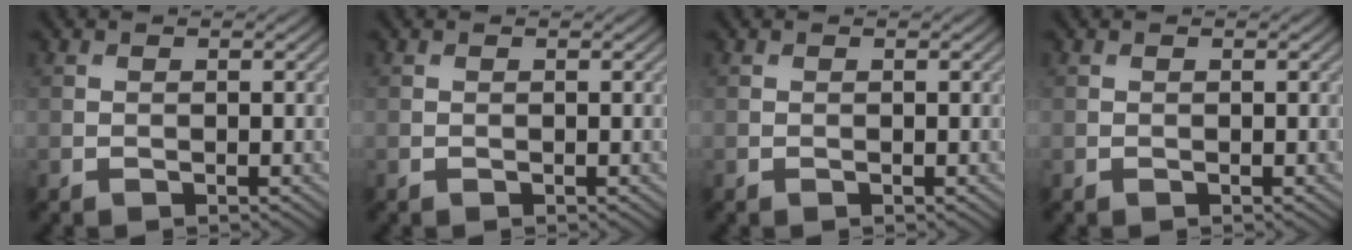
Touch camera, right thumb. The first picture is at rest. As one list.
[{"total": 0.0}, {"total": 0.0}, {"total": 0.0}]